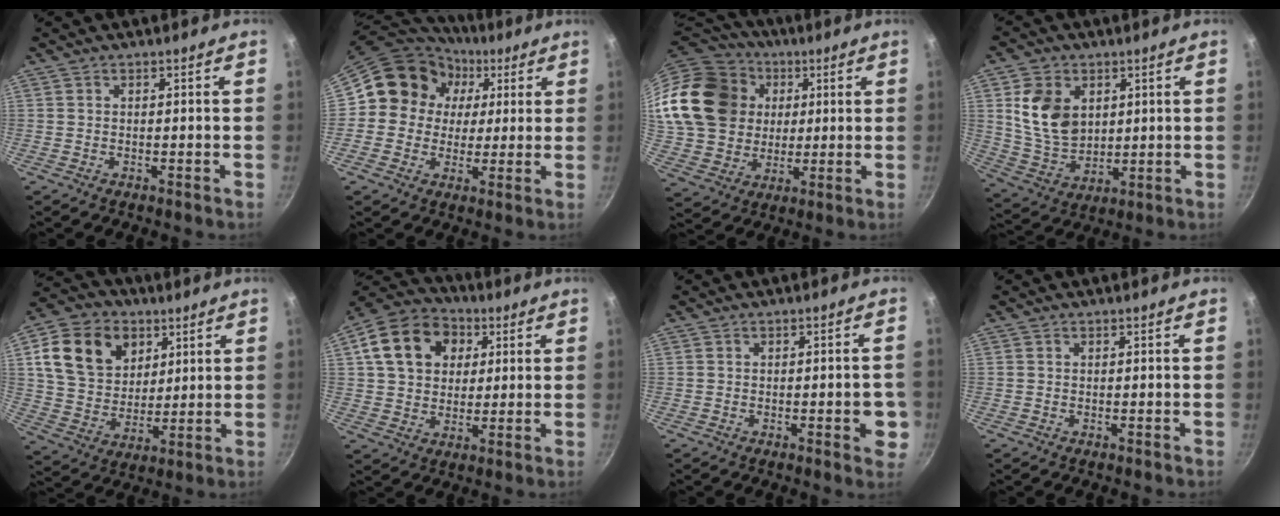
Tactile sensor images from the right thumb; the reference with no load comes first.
{"total": 13.6, "force": [3.7, 12.3, 4.5], "torque": [-0.047, 0.017, 0.046]}
{"total": 26.2, "force": [7.0, 21.2, 13.8], "torque": [-0.268, 0.019, 0.143]}
{"total": 12.3, "force": [3.1, 9.1, 7.7], "torque": [-0.117, -0.024, 0.071]}
{"total": 17.5, "force": [6.5, 13.2, 9.4], "torque": [-0.148, -0.015, 0.115]}
{"total": 16.4, "force": [4.7, 12.7, 9.1], "torque": [-0.143, 0.018, 0.068]}
{"total": 4.9, "force": [-1.2, 1.9, 4.4], "torque": [-0.037, 0.004, -0.016]}
{"total": 0.0}